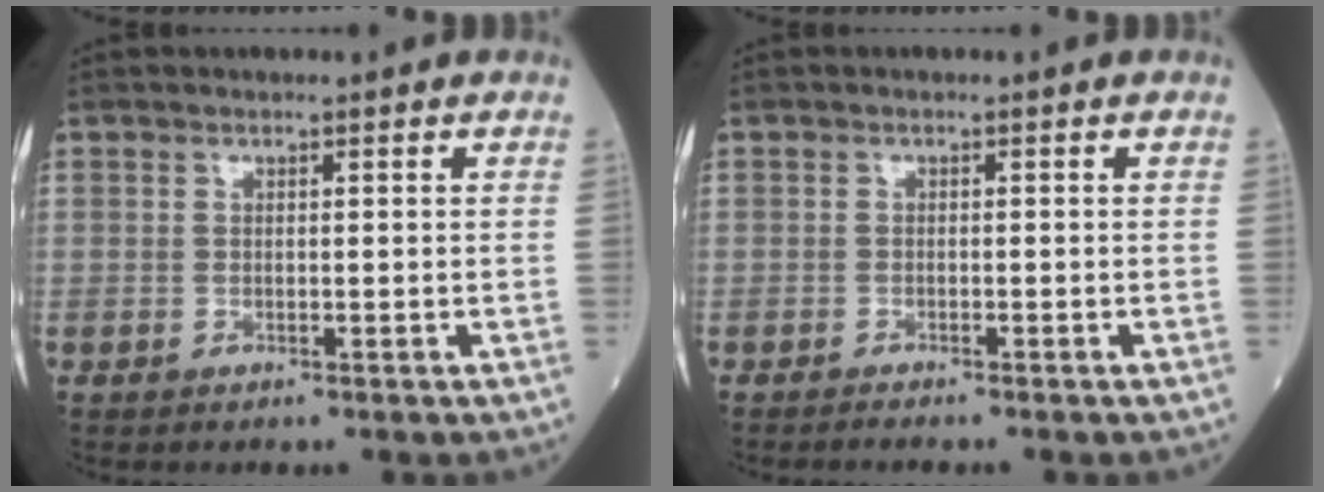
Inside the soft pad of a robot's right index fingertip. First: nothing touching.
{"total": 1.3, "force": [-1.2, -0.1, 0.5], "torque": [-0.013, -0.002, -0.019]}